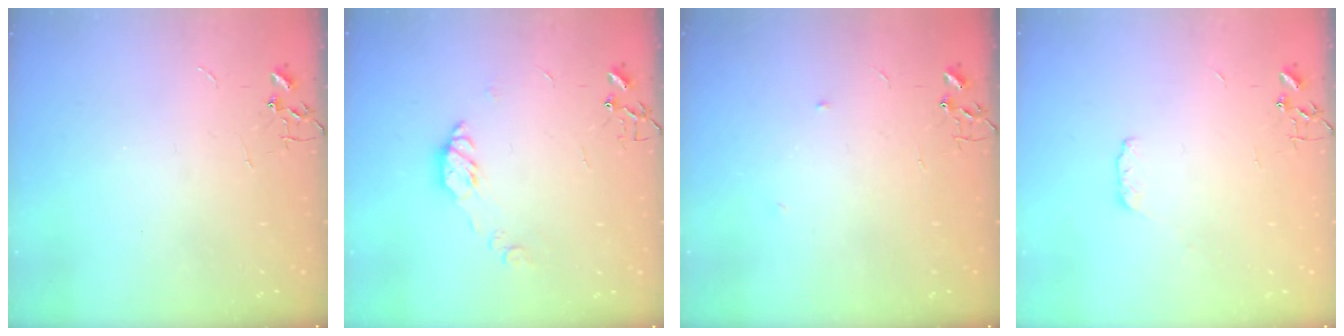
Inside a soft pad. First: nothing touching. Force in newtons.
{"total": 7.6, "press": 7.6, "slide": 0.4}
{"total": 4.2, "press": 4.0, "slide": 1.1}
{"total": 3.8, "press": 3.8, "slide": 0.6}